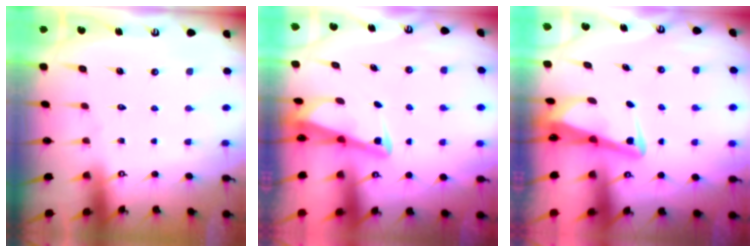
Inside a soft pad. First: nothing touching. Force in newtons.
{"total": 2.7, "press": 2.7, "slide": 0.4}
{"total": 3.6, "press": 3.5, "slide": 0.9}